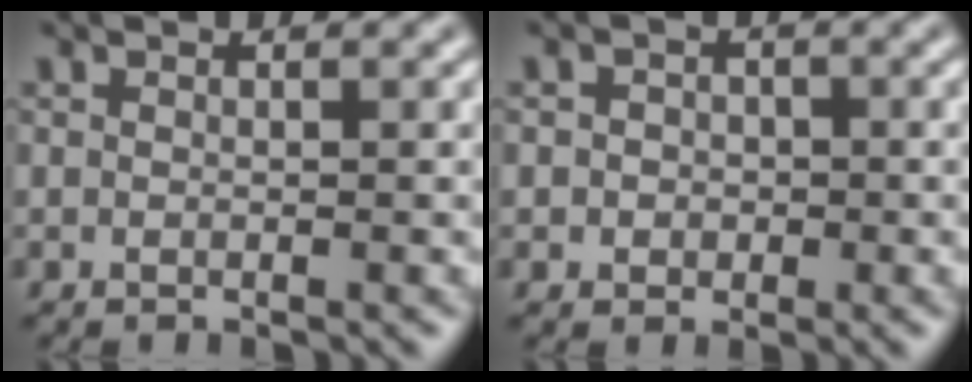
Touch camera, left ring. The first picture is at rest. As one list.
[{"total": 2.0, "force": [0.0, 1.9, 0.8], "torque": [0.005, 0.002, -0.011]}]